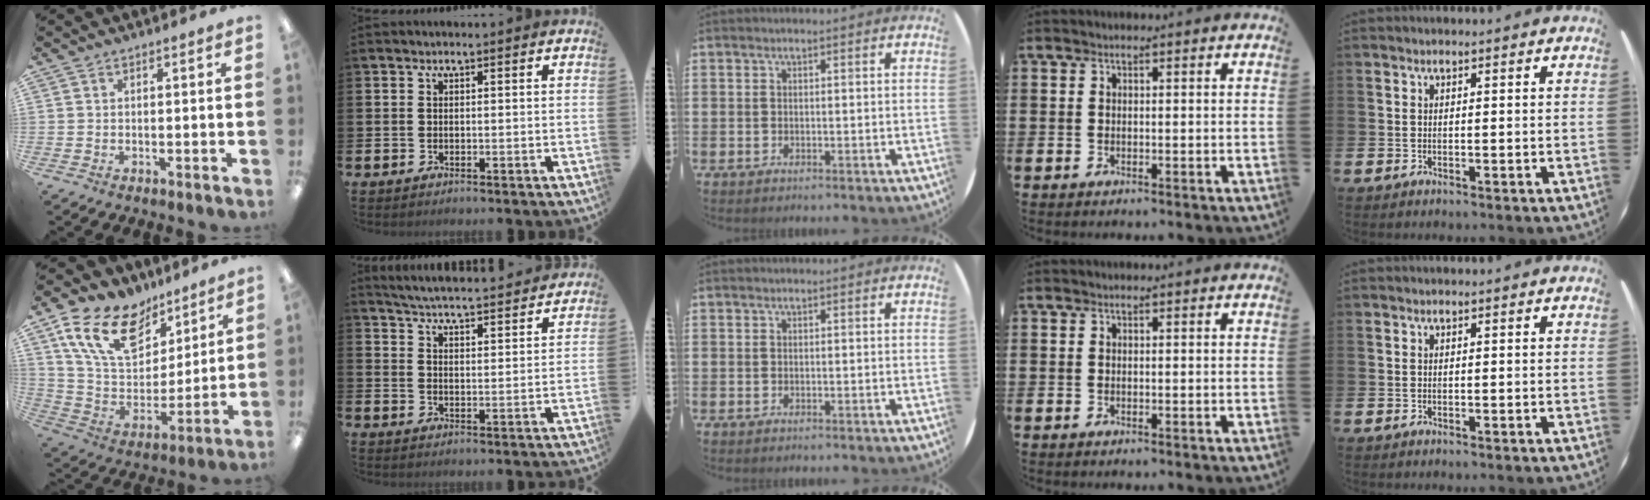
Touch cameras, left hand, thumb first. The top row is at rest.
{"thumb": {"total": 18.8, "force": [11.3, 11.1, 10.1], "torque": [-0.193, -0.045, 0.211]}, "index": {"total": 5.4, "force": [5.3, 0.0, 0.8], "torque": [-0.038, -0.041, 0.091]}}